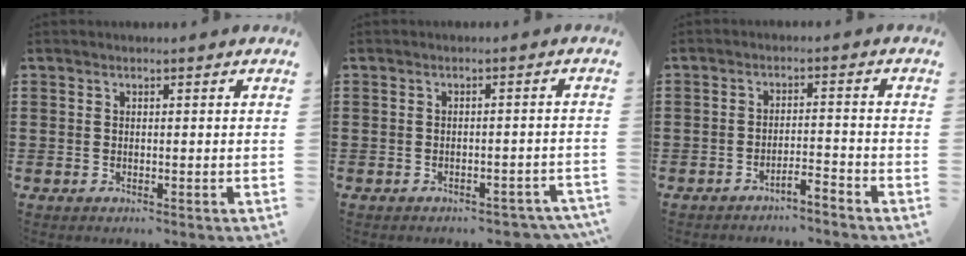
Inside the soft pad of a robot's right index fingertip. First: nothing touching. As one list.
[{"total": 2.3, "force": [-2.2, 0.3, 0.5], "torque": [-0.013, -0.001, -0.045]}, {"total": 2.8, "force": [-2.8, -0.2, 0.5], "torque": [-0.012, 0.001, -0.058]}]